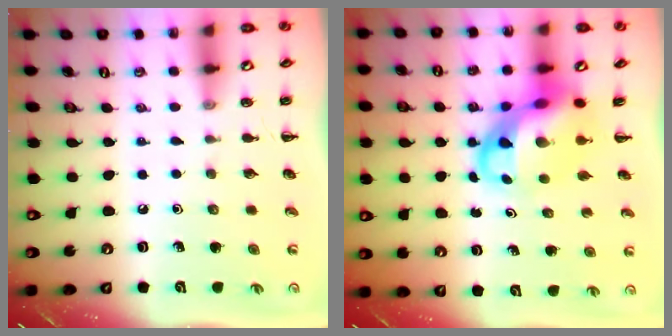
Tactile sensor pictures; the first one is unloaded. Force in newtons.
{"total": 8.7, "press": 8.4, "slide": 2.3}